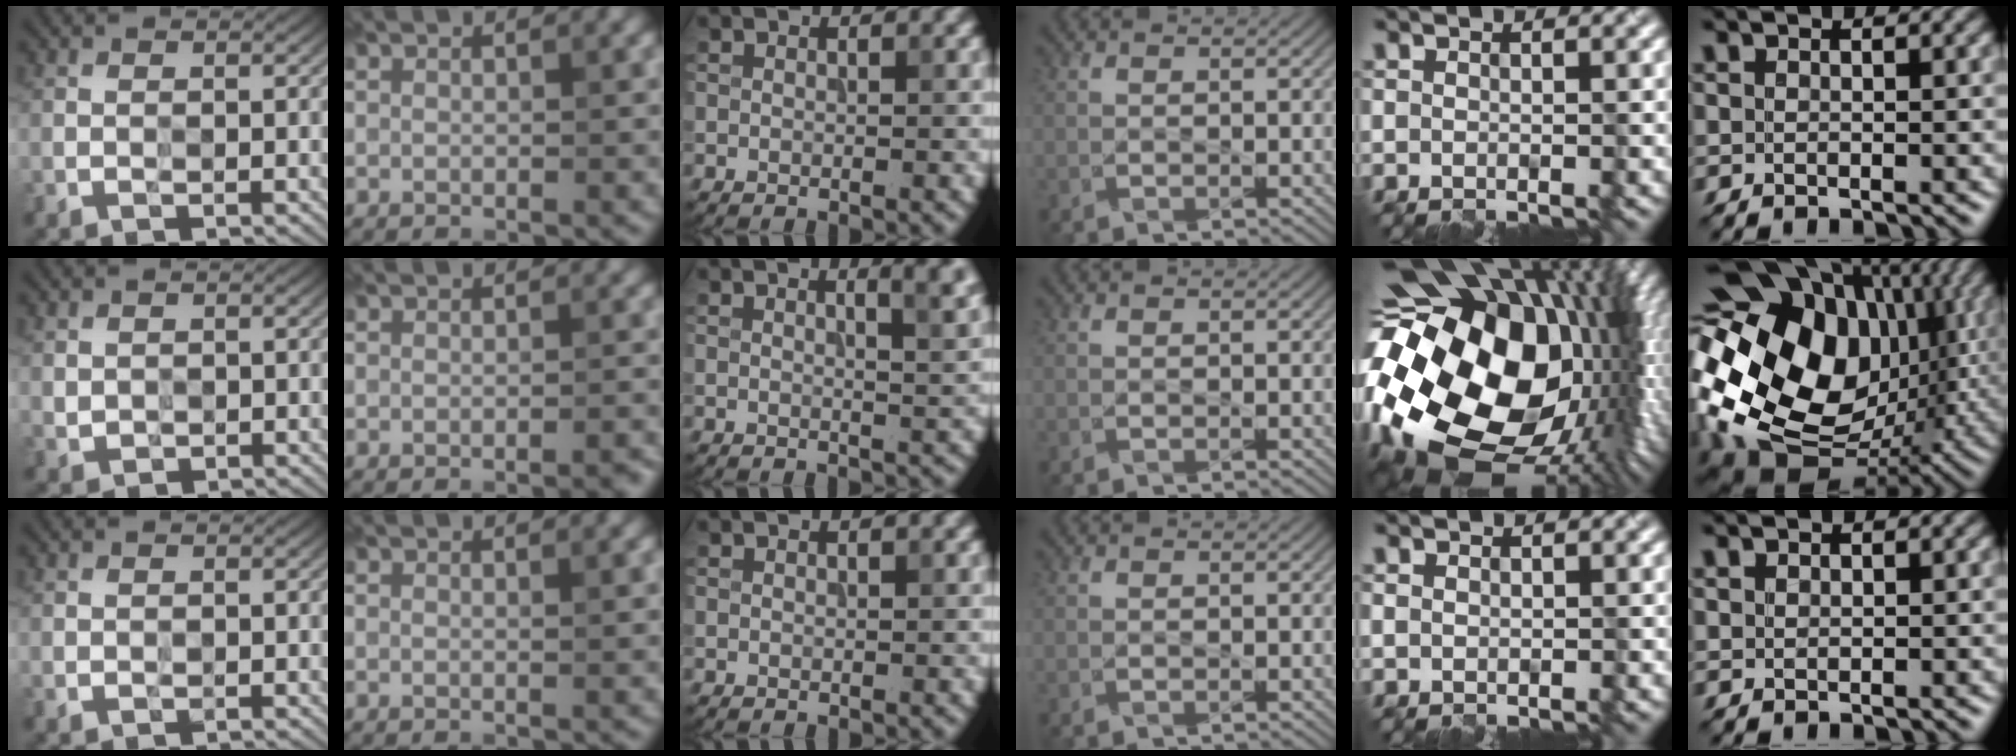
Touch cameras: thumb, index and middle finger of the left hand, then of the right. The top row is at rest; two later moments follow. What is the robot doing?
{"motion": "wipe", "object": "plastic plate"}